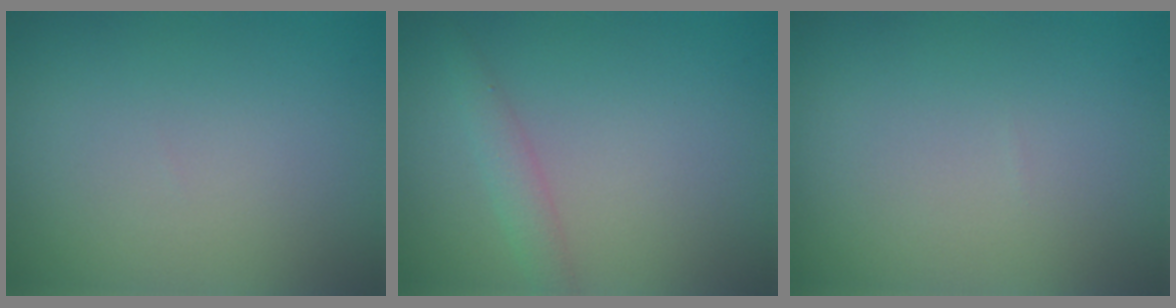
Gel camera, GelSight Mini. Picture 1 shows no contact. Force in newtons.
{"total": 1.7, "press": 1.7, "slide": 0.1}
{"total": 0.0}